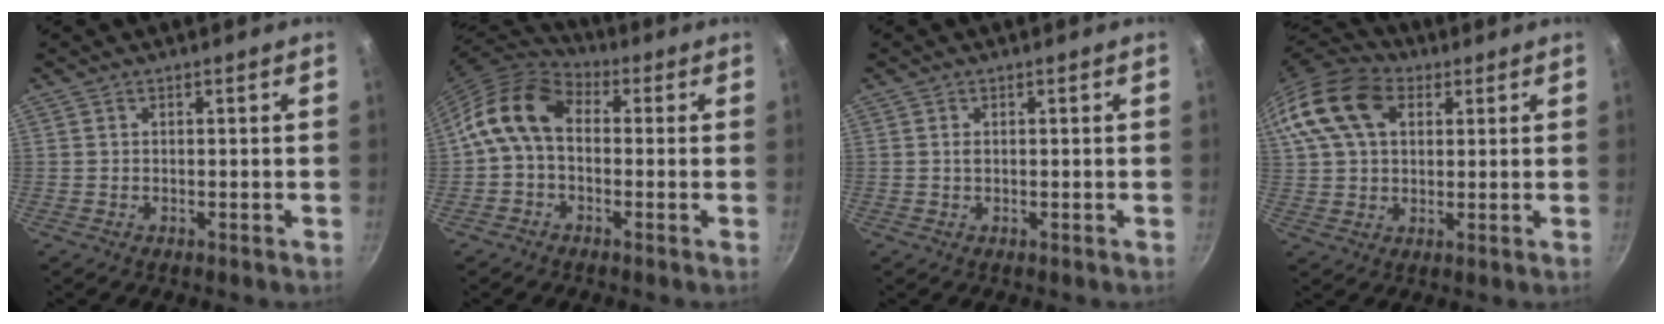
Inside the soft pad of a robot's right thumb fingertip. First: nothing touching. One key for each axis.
{"total": 11.4, "fx": 0.4, "fy": 7.8, "fz": 8.2, "tx": -0.144, "ty": 0.033, "tz": -0.014}
{"total": 0.8, "fx": 0.2, "fy": 0.5, "fz": 0.6, "tx": -0.010, "ty": 0.001, "tz": 0.003}
{"total": 17.1, "fx": 5.8, "fy": 11.4, "fz": 11.2, "tx": -0.224, "ty": 0.019, "tz": 0.092}